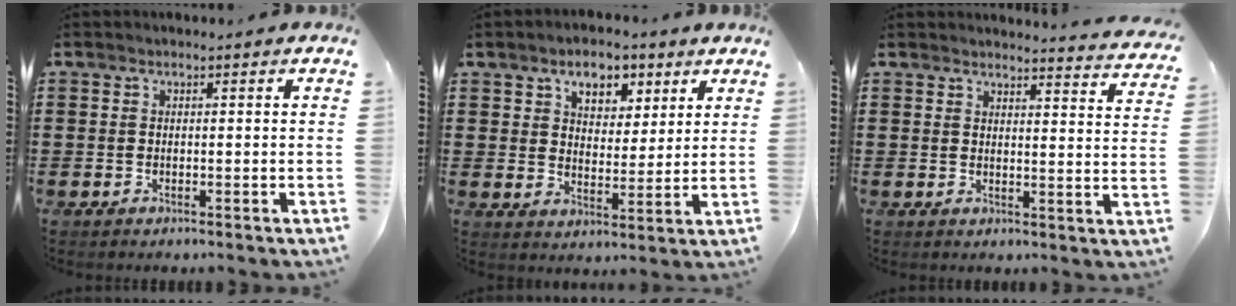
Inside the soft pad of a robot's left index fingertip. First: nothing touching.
{"total": 5.7, "force": [4.0, 3.5, 2.2], "torque": [-0.041, 0.000, 0.065]}
{"total": 3.1, "force": [3.0, -0.3, 0.4], "torque": [-0.014, -0.022, 0.052]}